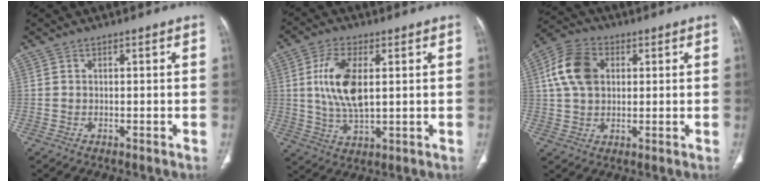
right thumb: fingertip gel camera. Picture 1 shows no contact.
{"total": 10.7, "force": [1.9, 5.1, 9.3], "torque": [-0.188, -0.009, 0.038]}
{"total": 10.6, "force": [2.5, 7.4, 7.2], "torque": [-0.130, 0.012, 0.041]}